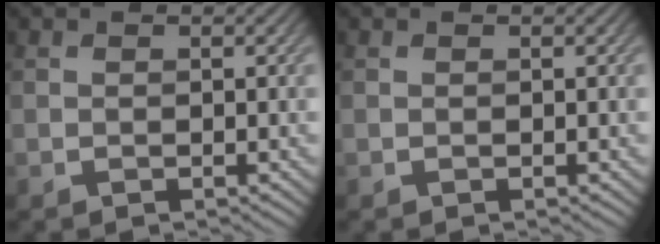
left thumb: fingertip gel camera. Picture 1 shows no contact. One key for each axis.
{"total": 0.0}